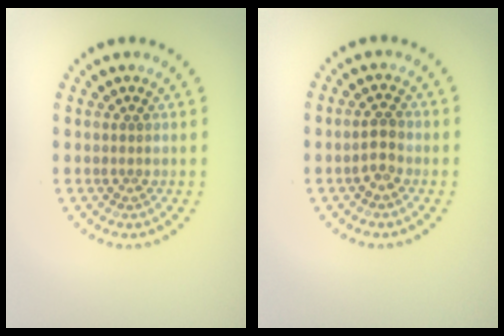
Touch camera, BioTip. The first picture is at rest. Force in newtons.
{"total": 1.9, "press": 1.8, "slide": 0.5}